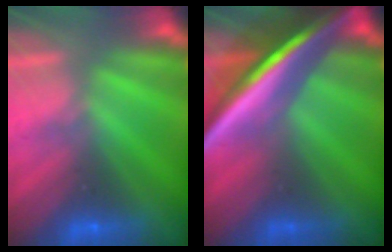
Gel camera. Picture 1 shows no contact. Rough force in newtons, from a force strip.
{"total": 7.5}